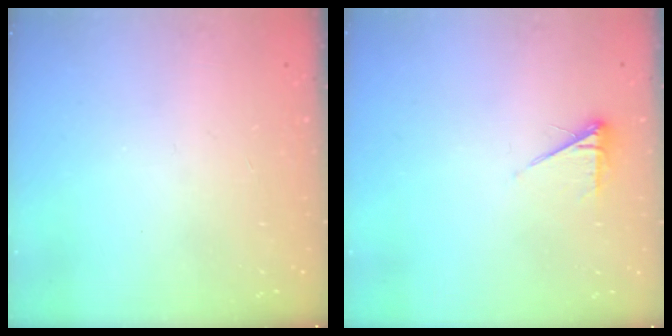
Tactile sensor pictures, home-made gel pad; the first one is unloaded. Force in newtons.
{"total": 5.5, "press": 5.5, "slide": 0.7}